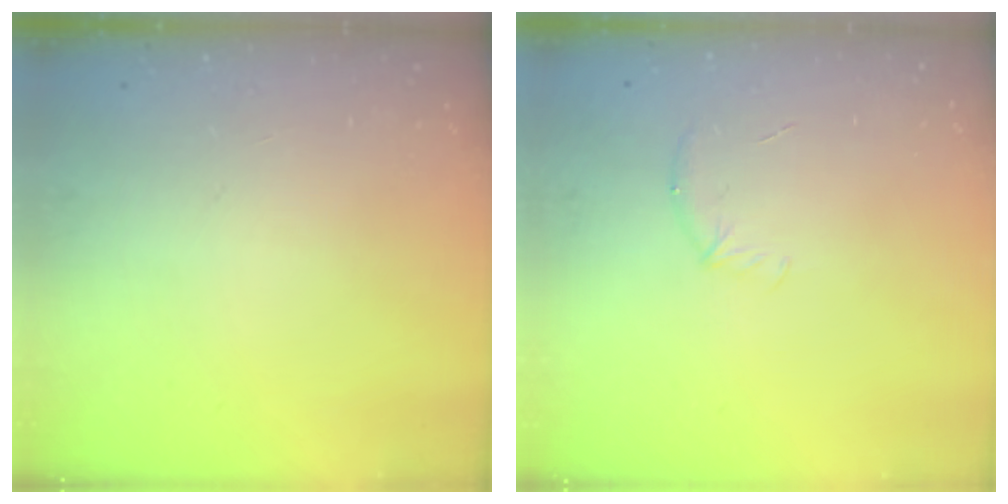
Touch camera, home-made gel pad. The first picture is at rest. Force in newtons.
{"total": 5.5, "press": 5.3, "slide": 1.4}